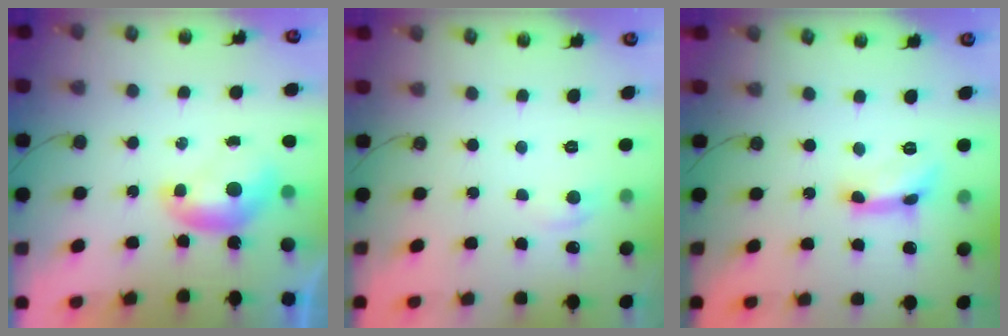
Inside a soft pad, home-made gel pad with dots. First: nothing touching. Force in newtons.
{"total": 1.0, "press": 0.6, "slide": 0.8}
{"total": 4.1, "press": 4.0, "slide": 0.2}